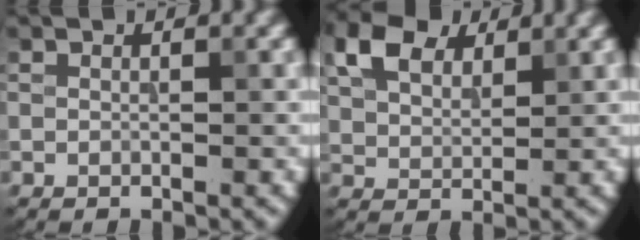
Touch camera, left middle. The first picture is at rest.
{"total": 5.3, "force": [2.9, 3.3, 3.0], "torque": [-0.071, 0.010, 0.055]}